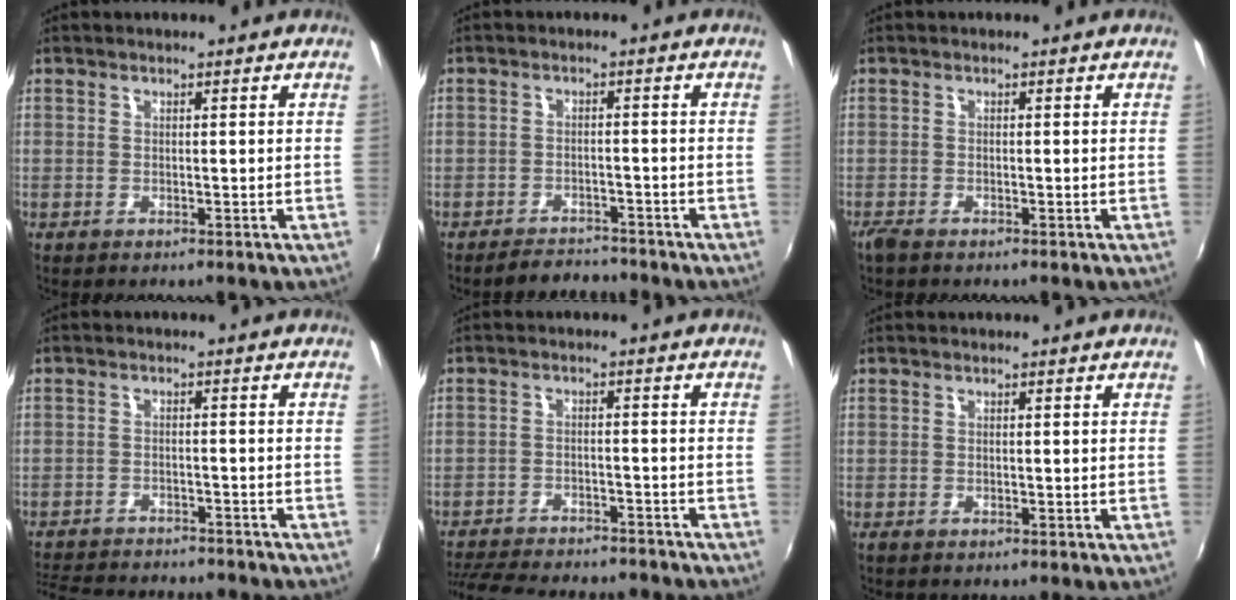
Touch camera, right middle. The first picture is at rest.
{"total": 4.5, "force": [-4.2, 1.7, 0.7], "torque": [-0.027, 0.007, -0.062]}
{"total": 1.6, "force": [-1.3, 0.4, 0.8], "torque": [-0.018, -0.006, -0.027]}
{"total": 14.6, "force": [-12.9, 3.9, 5.4], "torque": [-0.125, -0.009, -0.188]}
{"total": 18.3, "force": [-15.8, 5.0, 7.6], "torque": [-0.161, -0.016, -0.223]}
{"total": 0.0}